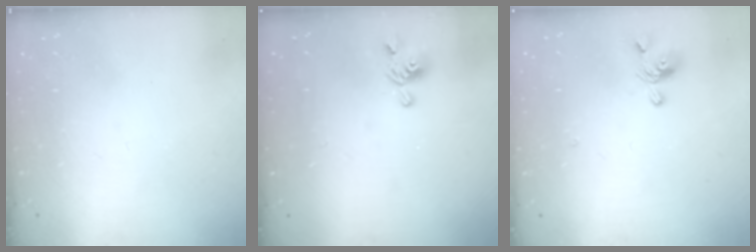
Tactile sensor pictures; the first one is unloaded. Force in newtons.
{"total": 2.3, "press": 2.2, "slide": 0.8}
{"total": 0.7, "press": 0.4, "slide": 0.6}